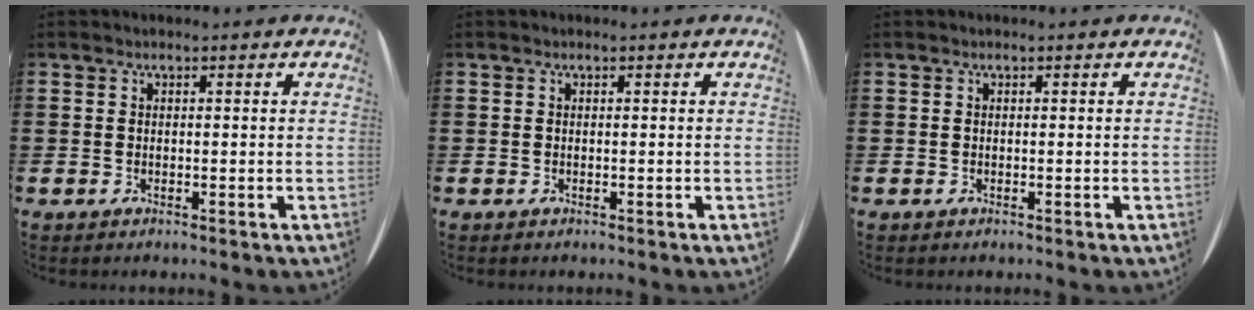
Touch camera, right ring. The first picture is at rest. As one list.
[{"total": 0.0}, {"total": 0.0}]